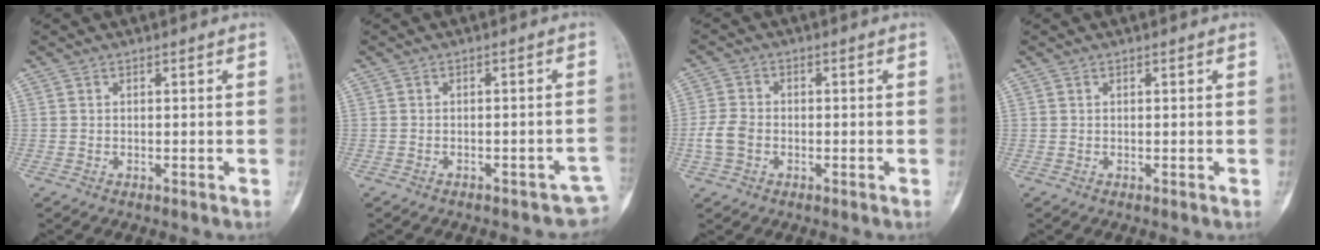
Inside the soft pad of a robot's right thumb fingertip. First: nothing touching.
{"total": 5.0, "force": [-3.3, 2.7, 2.7], "torque": [-0.017, 0.033, -0.038]}
{"total": 4.9, "force": [-1.4, 3.6, 3.0], "torque": [-0.065, 0.011, -0.031]}
{"total": 0.0}